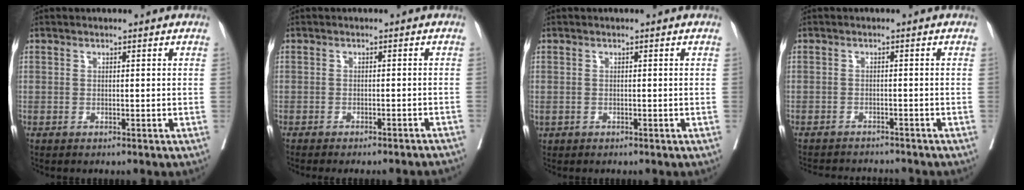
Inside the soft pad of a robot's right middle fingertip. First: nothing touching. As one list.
[{"total": 10.0, "force": [-9.2, 1.5, 3.4], "torque": [-0.030, -0.009, -0.101]}, {"total": 0.7, "force": [-0.2, 0.6, 0.3], "torque": [-0.008, 0.003, 0.002]}, {"total": 7.6, "force": [-7.3, 1.4, 1.5], "torque": [-0.020, 0.000, -0.097]}]